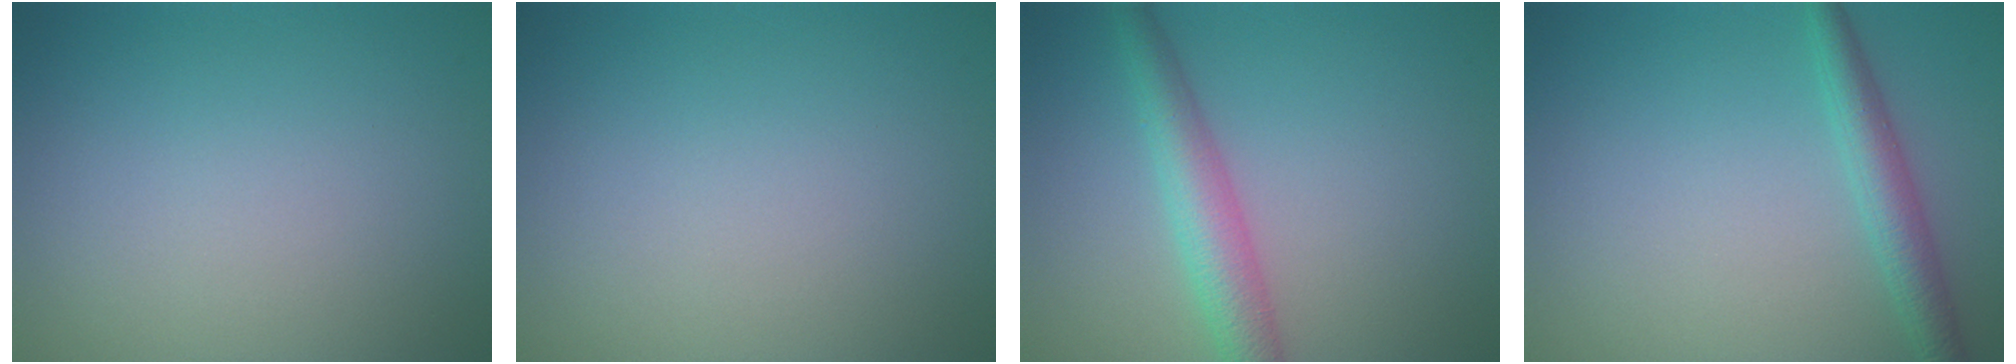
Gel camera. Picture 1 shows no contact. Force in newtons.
{"total": 0.0}
{"total": 3.9, "press": 3.9, "slide": 0.1}
{"total": 2.7, "press": 2.7, "slide": 0.1}